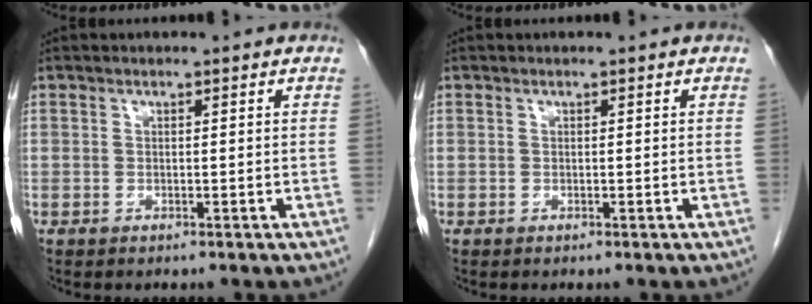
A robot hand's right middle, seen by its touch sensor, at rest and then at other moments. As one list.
[{"total": 0.0}]